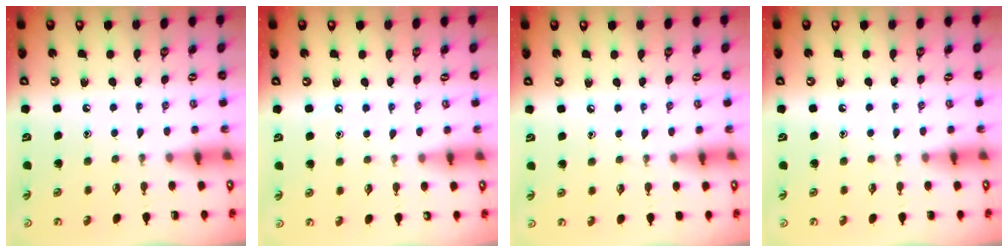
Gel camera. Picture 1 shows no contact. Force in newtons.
{"total": 3.6, "press": 3.6, "slide": 0.4}
{"total": 2.3, "press": 2.3, "slide": 0.4}
{"total": 0.0}